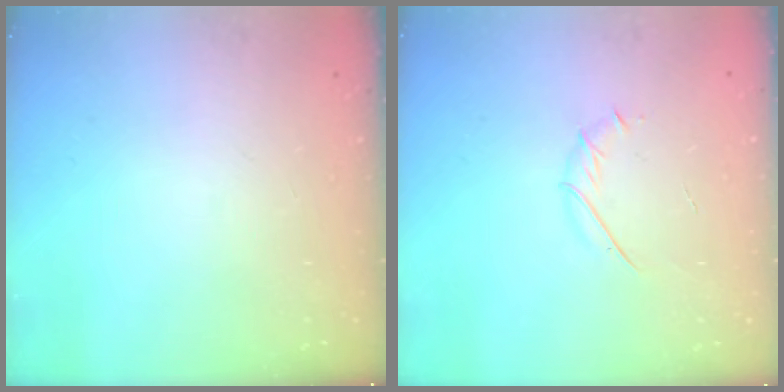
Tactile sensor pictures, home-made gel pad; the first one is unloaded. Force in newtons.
{"total": 2.7, "press": 2.6, "slide": 0.8}